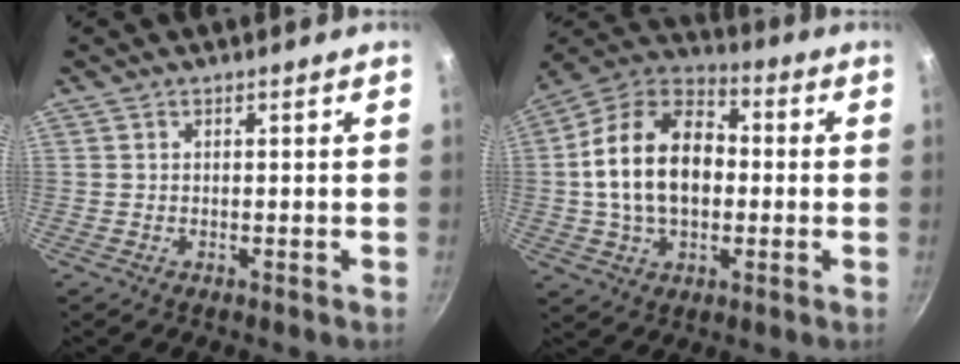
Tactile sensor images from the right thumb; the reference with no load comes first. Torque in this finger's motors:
{"motor_torque": [0.72, 3.23, 1.63, 0.08, 0.43]}